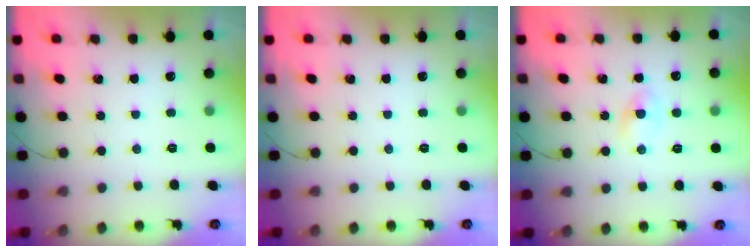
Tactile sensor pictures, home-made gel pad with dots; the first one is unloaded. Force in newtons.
{"total": 0.0}
{"total": 1.6, "press": 1.4, "slide": 0.8}